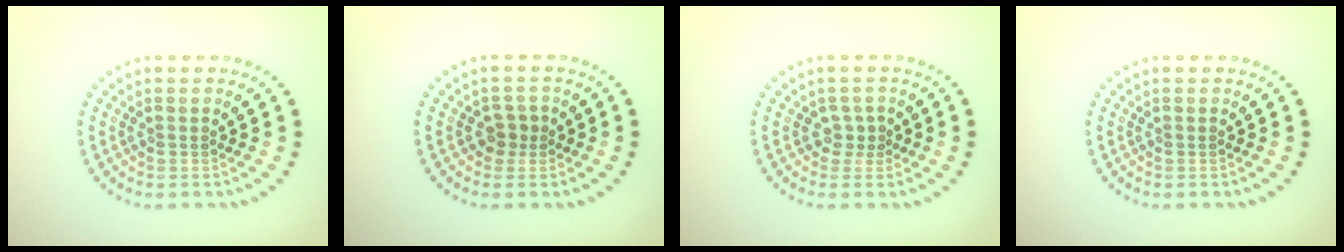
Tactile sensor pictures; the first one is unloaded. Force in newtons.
{"total": 1.3, "press": 1.1, "slide": 0.7}
{"total": 1.4, "press": 1.0, "slide": 1.0}
{"total": 0.0}